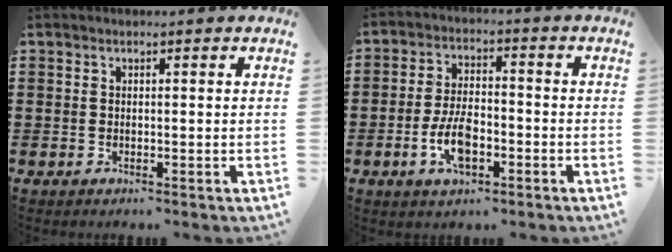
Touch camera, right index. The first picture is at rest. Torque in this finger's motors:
{"motor_torque": [1.13, 1.01, 0.97, 0.16]}